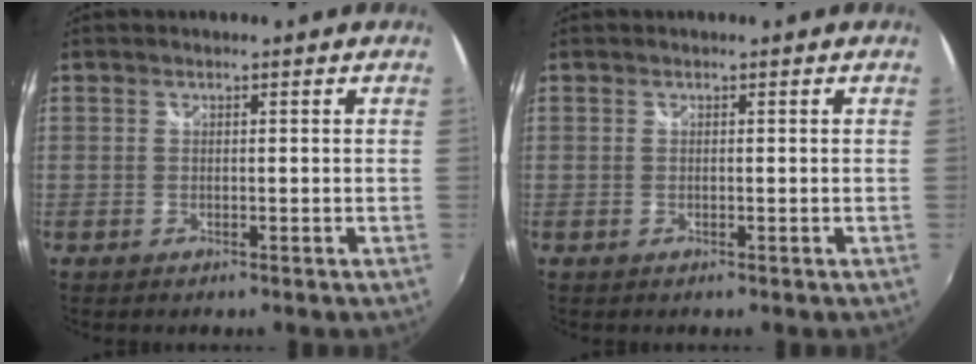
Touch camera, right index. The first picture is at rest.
{"total": 0.0}